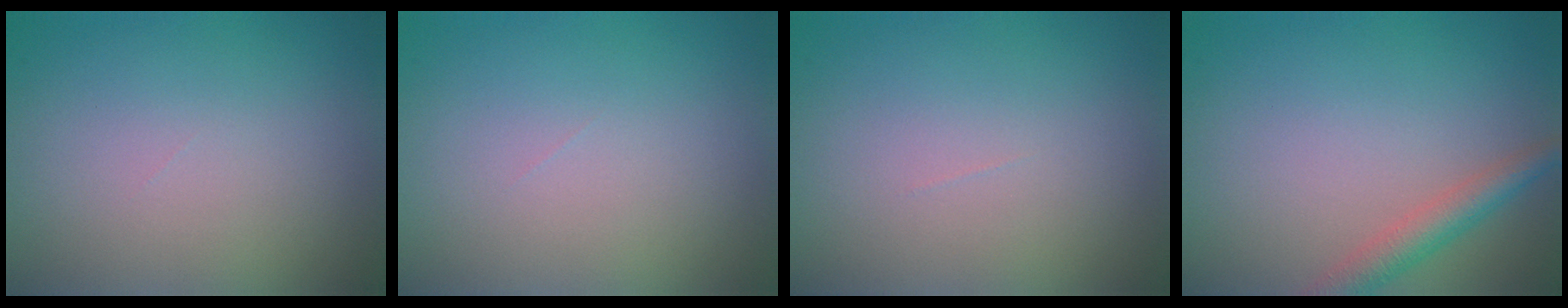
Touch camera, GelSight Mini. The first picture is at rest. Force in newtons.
{"total": 0.0}
{"total": 0.0}
{"total": 2.8, "press": 2.8, "slide": 0.1}